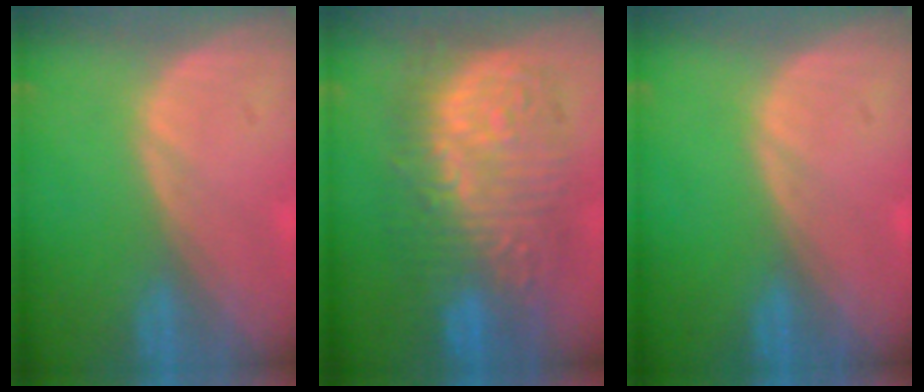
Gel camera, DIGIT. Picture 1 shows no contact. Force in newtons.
{"total": 13.0, "press": 13.0, "slide": 1.3}
{"total": 0.0}